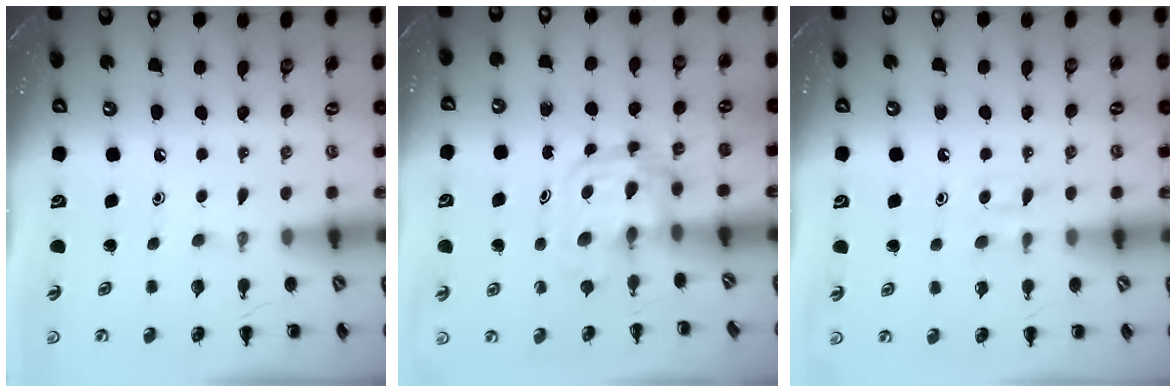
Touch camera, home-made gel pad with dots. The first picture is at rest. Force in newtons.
{"total": 3.1, "press": 3.1, "slide": 0.3}
{"total": 4.5, "press": 4.3, "slide": 1.6}